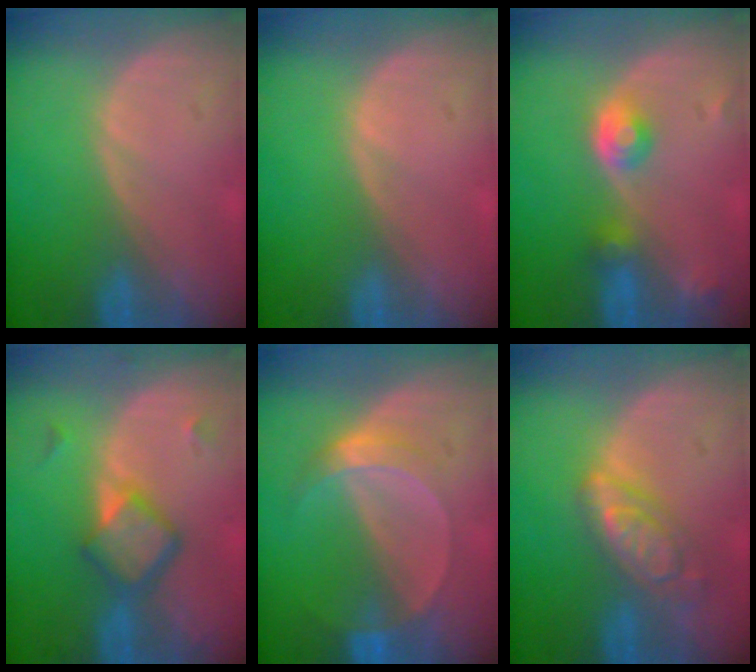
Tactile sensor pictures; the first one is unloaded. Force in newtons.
{"total": 0.0}
{"total": 4.2, "press": 4.0, "slide": 1.4}
{"total": 5.8, "press": 5.1, "slide": 2.7}
{"total": 5.0, "press": 4.5, "slide": 2.2}
{"total": 6.2, "press": 5.5, "slide": 2.9}